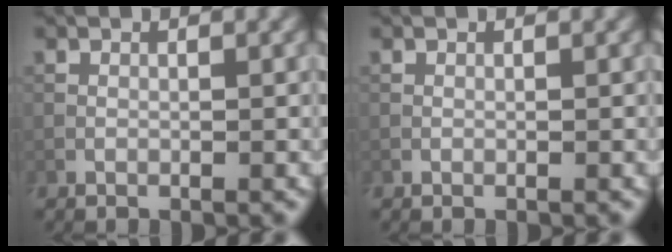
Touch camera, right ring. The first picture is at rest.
{"total": 0.0}